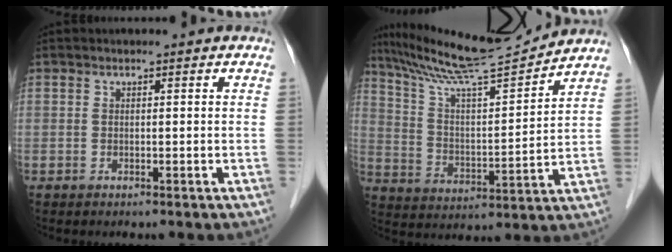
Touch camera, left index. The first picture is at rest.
{"total": 15.1, "force": [14.1, -0.7, 5.3], "torque": [-0.103, -0.006, 0.240]}